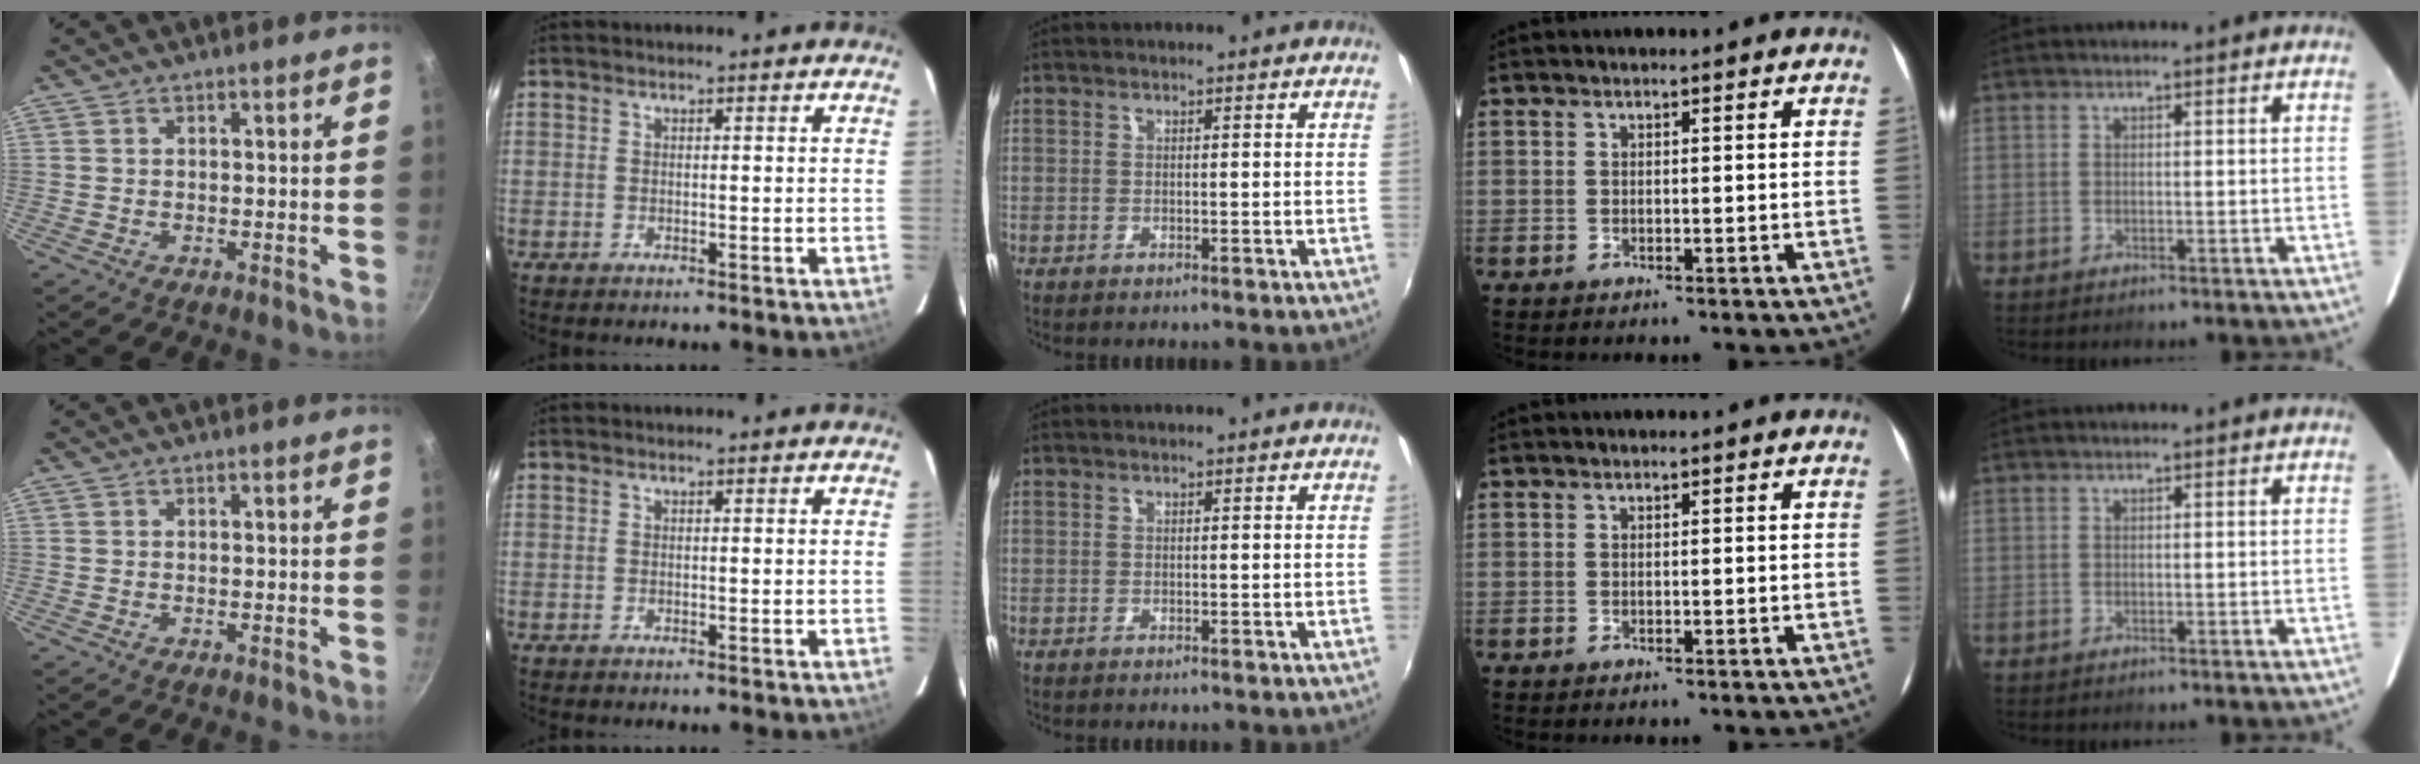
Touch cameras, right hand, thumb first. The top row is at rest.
{}